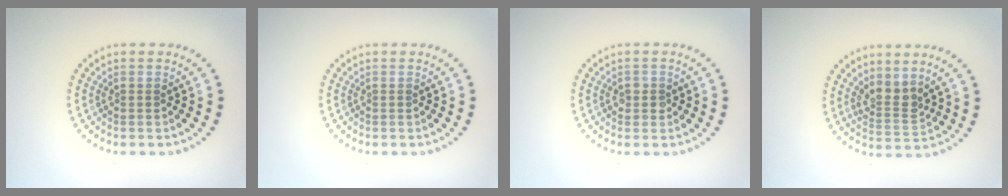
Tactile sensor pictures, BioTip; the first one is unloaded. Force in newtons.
{"total": 0.0}
{"total": 1.3, "press": 1.2, "slide": 0.4}
{"total": 2.5, "press": 1.8, "slide": 1.7}